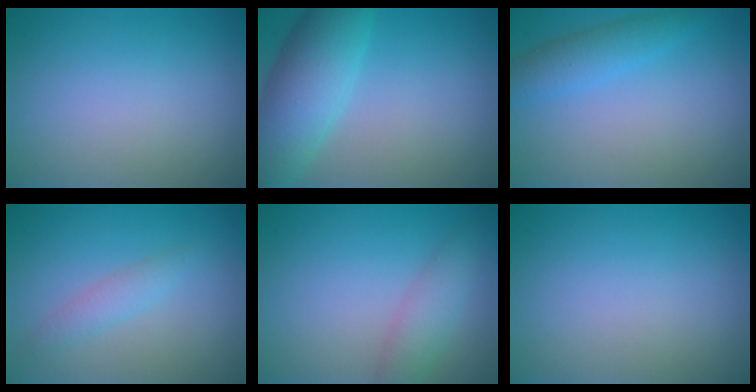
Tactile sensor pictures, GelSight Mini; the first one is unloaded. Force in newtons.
{"total": 6.9, "press": 6.9, "slide": 0.3}
{"total": 2.7, "press": 2.7, "slide": 0.0}
{"total": 1.6, "press": 1.6, "slide": 0.0}
{"total": 2.5, "press": 2.5, "slide": 0.1}
{"total": 0.0}